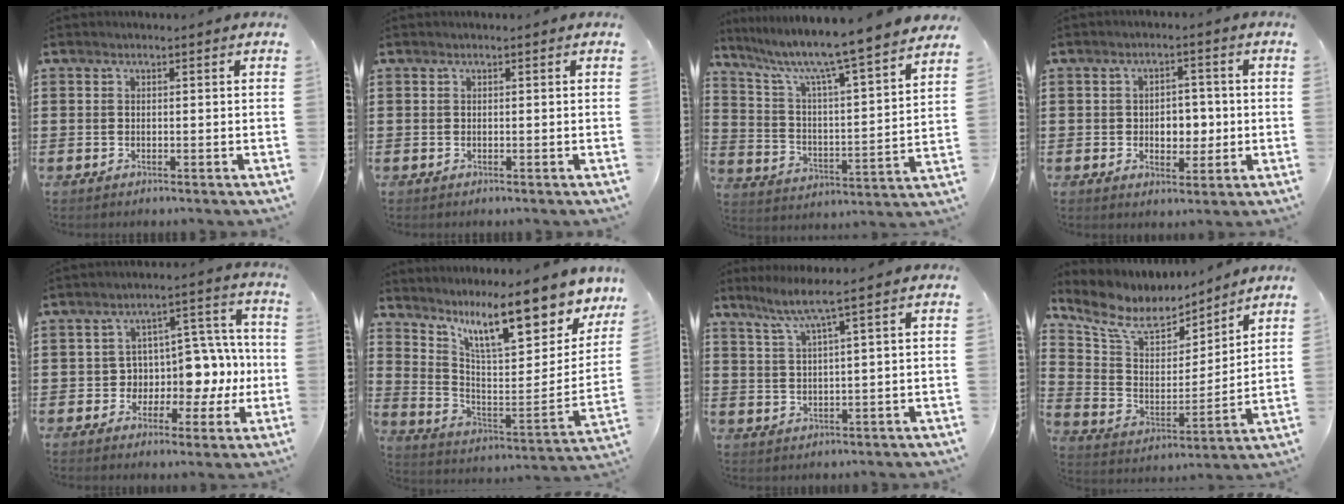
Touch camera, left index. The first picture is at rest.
{"total": 0.0}
{"total": 7.8, "force": [6.6, -0.4, 4.0], "torque": [-0.107, -0.059, 0.100]}
{"total": 4.4, "force": [-0.5, 3.2, 3.0], "torque": [-0.042, 0.000, -0.021]}
{"total": 7.4, "force": [0.0, 6.5, 3.6], "torque": [-0.071, -0.006, 0.003]}
{"total": 12.8, "force": [8.7, 2.7, 9.0], "torque": [-0.170, -0.057, 0.141]}
{"total": 4.3, "force": [2.6, -0.8, 3.3], "torque": [-0.076, -0.011, 0.040]}
{"total": 8.8, "force": [7.0, 4.0, 3.3], "torque": [-0.107, -0.039, 0.123]}